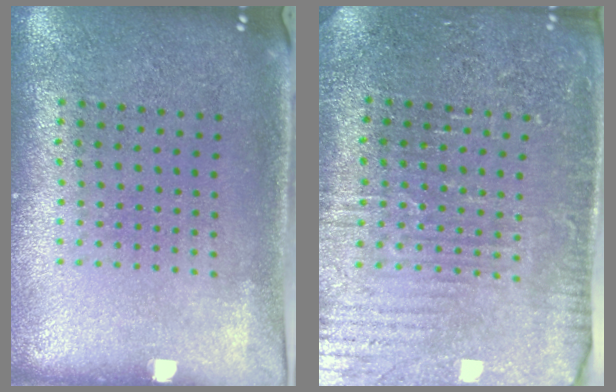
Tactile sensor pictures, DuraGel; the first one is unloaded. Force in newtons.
{"total": 3.4, "press": 3.4, "slide": 0.5}